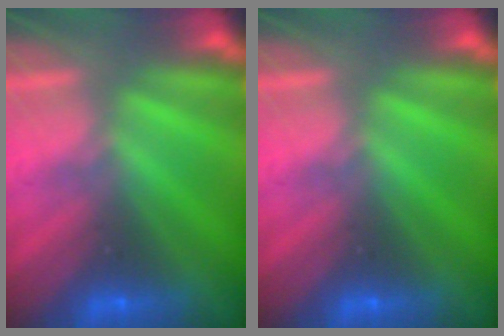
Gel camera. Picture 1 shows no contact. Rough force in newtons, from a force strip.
{"total": 0.0}